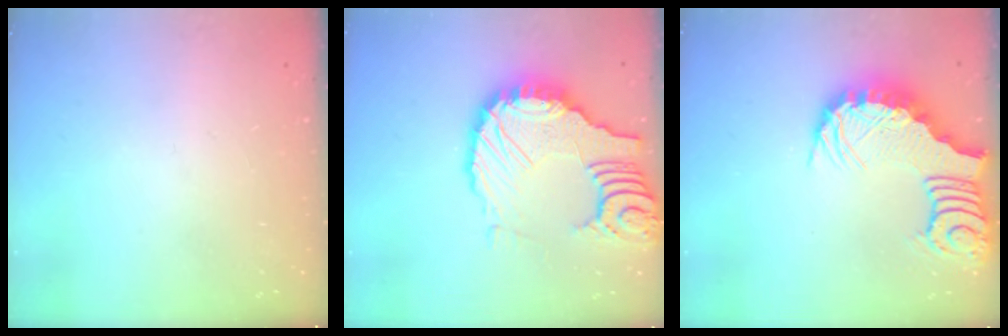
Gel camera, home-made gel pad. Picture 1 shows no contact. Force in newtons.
{"total": 16.6, "press": 16.5, "slide": 1.8}
{"total": 3.7, "press": 3.6, "slide": 0.8}